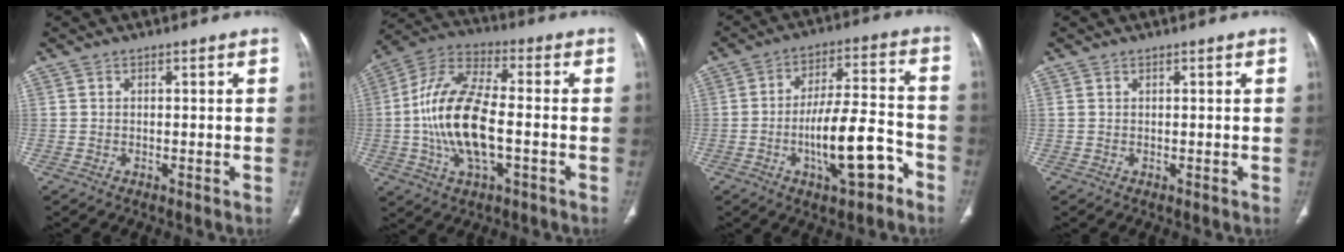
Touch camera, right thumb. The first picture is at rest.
{"total": 16.8, "force": [-2.3, 7.2, 15.0], "torque": [-0.304, 0.024, -0.046]}
{"total": 13.8, "force": [-5.7, 4.7, 11.6], "torque": [-0.184, 0.042, -0.088]}
{"total": 0.0}